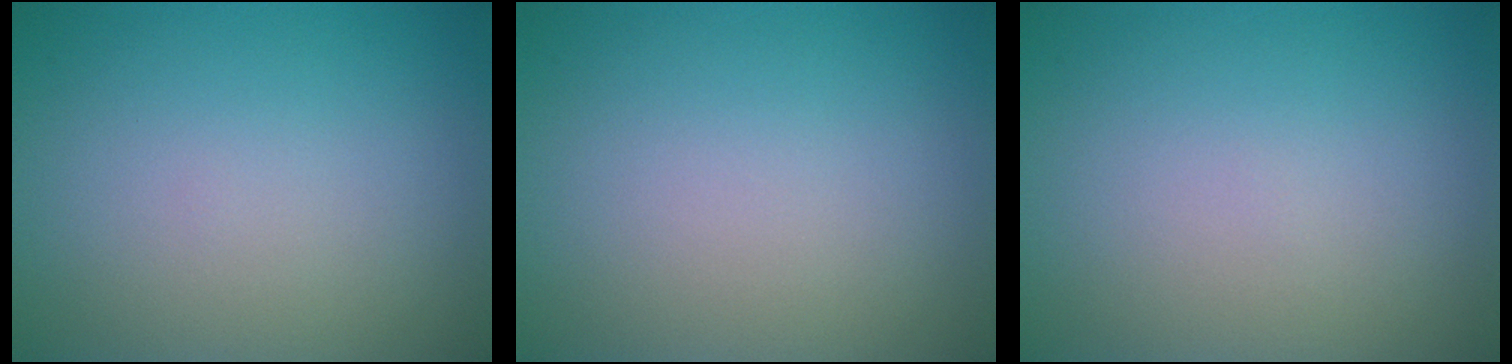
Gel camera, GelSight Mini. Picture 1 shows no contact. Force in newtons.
{"total": 0.0}
{"total": 0.0}